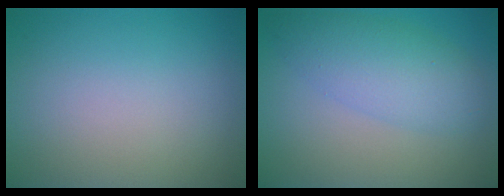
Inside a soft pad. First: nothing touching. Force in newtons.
{"total": 4.8, "press": 4.8, "slide": 0.0}